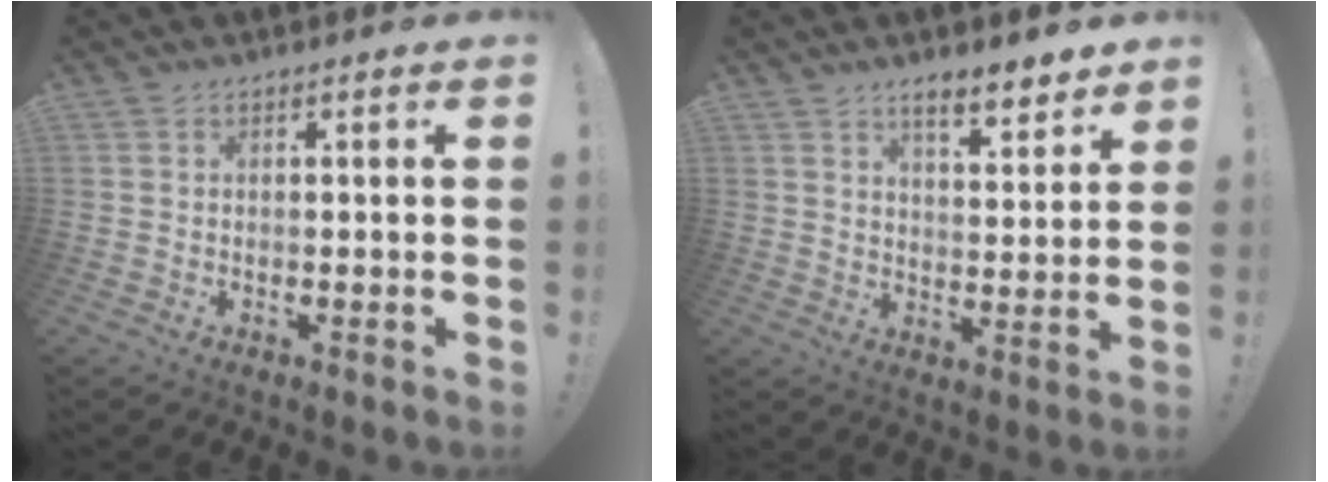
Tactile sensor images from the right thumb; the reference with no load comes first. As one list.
[{"total": 7.3, "force": [5.8, 1.7, 4.0], "torque": [-0.050, -0.037, 0.100]}]